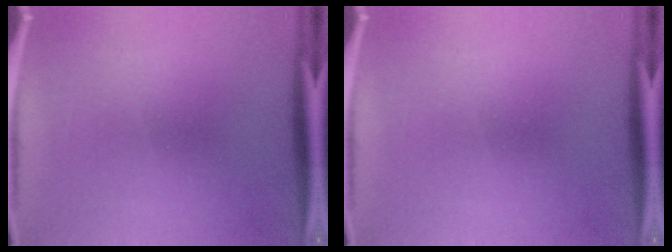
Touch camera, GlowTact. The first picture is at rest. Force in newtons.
{"total": 0.0}